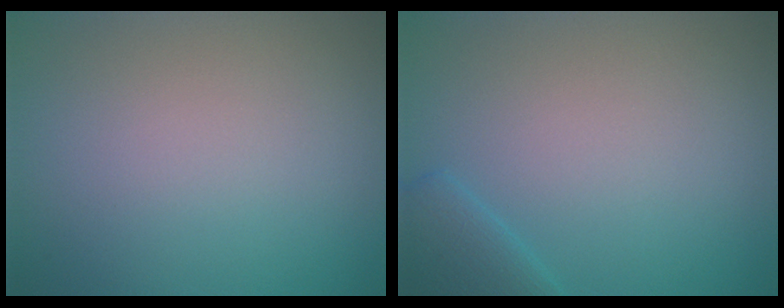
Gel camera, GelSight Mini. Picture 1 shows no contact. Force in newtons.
{"total": 2.3, "press": 2.3, "slide": 0.2}